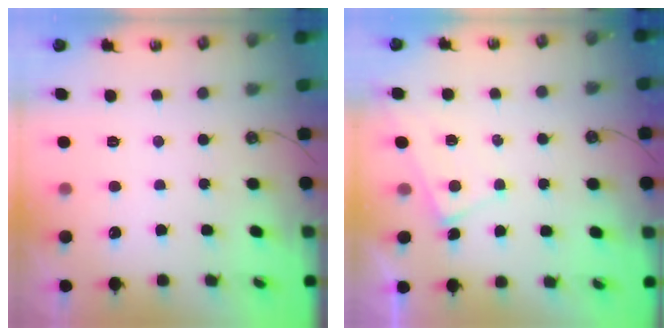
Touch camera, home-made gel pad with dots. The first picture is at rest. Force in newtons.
{"total": 2.8, "press": 2.8, "slide": 0.1}